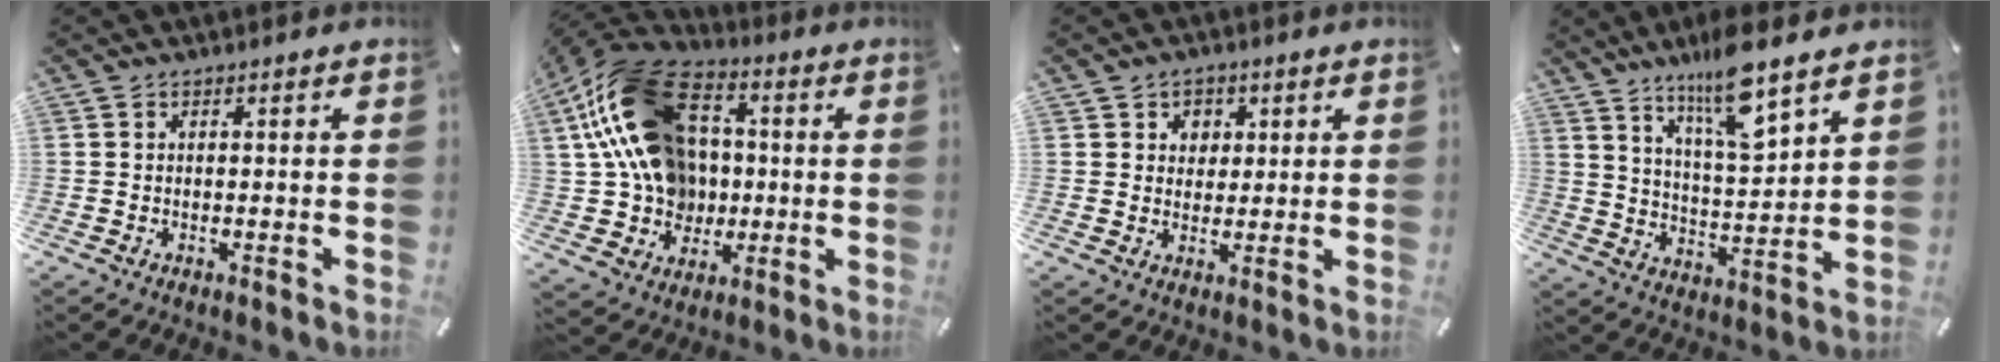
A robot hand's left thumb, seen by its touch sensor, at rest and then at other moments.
{"total": 22.1, "force": [4.7, 17.4, 12.9], "torque": [-0.254, -0.009, 0.095]}
{"total": 3.7, "force": [1.0, 3.5, 0.6], "torque": [0.001, 0.000, 0.012]}
{"total": 12.3, "force": [9.6, 2.2, 7.3], "torque": [-0.129, -0.055, 0.164]}